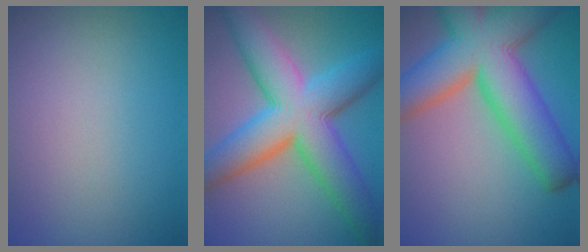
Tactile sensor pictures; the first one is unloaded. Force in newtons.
{"total": 11.7, "press": 11.7, "slide": 0.2}
{"total": 12.5, "press": 12.4, "slide": 0.5}